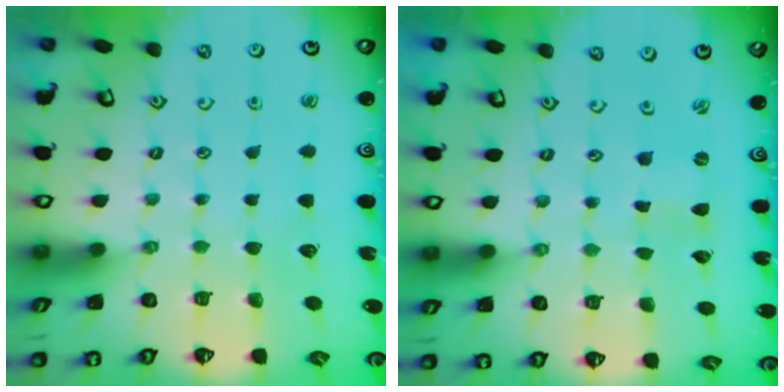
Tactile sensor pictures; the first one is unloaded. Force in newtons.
{"total": 0.0}